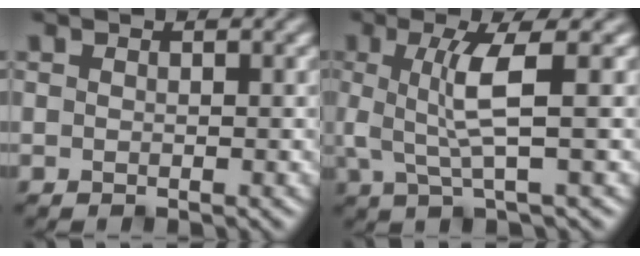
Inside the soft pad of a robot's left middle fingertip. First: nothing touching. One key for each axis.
{"total": 4.2, "fx": 0.5, "fy": 0.6, "fz": 4.1, "tx": -0.091, "ty": -0.001, "tz": 0.014}